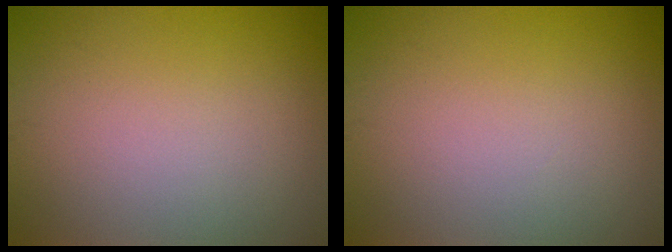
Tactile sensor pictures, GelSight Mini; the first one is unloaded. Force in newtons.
{"total": 0.0}